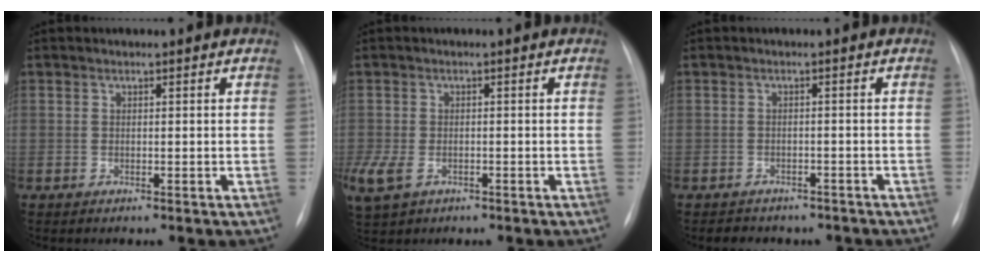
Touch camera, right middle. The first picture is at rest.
{"total": 8.5, "force": [-4.0, 5.5, 5.0], "torque": [-0.135, -0.010, -0.065]}
{"total": 6.2, "force": [-5.3, 2.9, 1.5], "torque": [-0.022, 0.010, -0.057]}